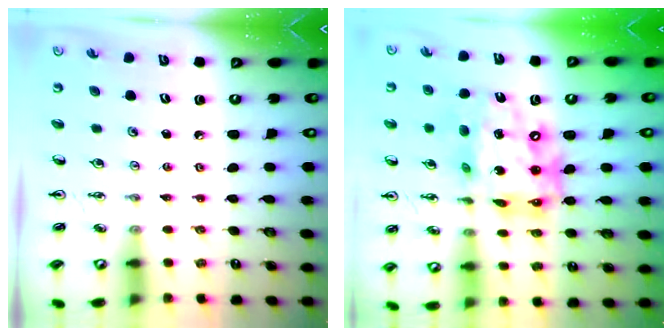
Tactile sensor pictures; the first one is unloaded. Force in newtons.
{"total": 19.3, "press": 19.2, "slide": 1.9}